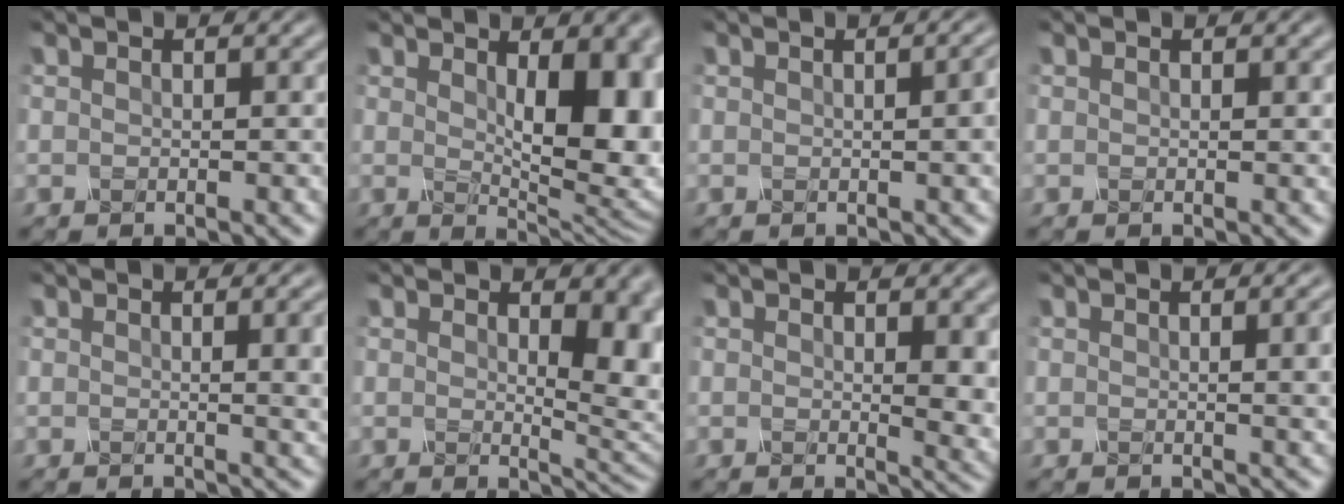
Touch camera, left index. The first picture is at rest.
{"total": 9.3, "force": [1.3, 3.7, 8.5], "torque": [-0.094, 0.000, 0.022]}
{"total": 3.2, "force": [0.3, 1.2, 2.9], "torque": [-0.017, 0.015, 0.002]}
{"total": 0.0}
{"total": 4.9, "force": [0.5, 1.8, 4.5], "torque": [-0.027, 0.006, 0.006]}
{"total": 5.7, "force": [1.1, 2.4, 5.1], "torque": [-0.046, -0.005, 0.024]}
{"total": 4.0, "force": [0.7, 1.2, 3.8], "torque": [-0.043, -0.008, 0.018]}
{"total": 4.7, "force": [0.6, 1.8, 4.3], "torque": [-0.023, 0.009, 0.008]}